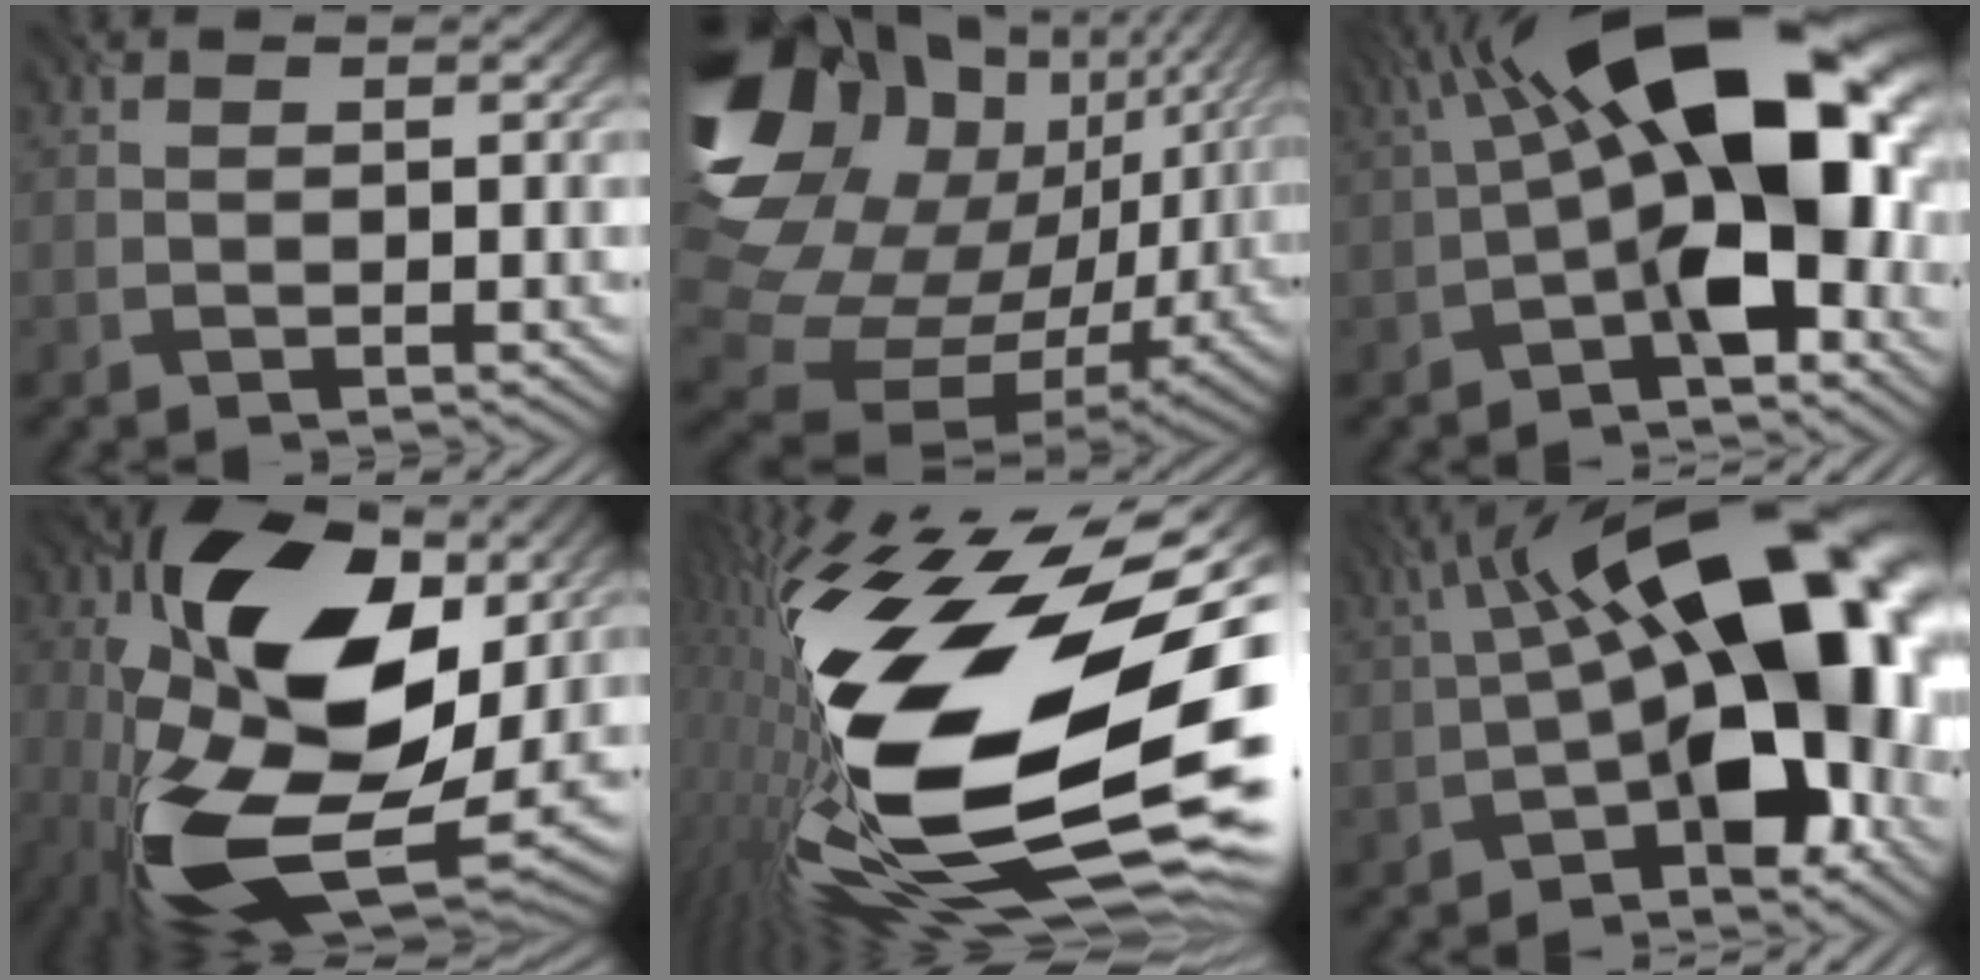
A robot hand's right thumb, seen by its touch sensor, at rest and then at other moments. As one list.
[{"total": 20.2, "force": [6.3, 15.0, 11.9], "torque": [-0.274, -0.004, 0.147]}, {"total": 18.0, "force": [-0.5, 8.3, 16.0], "torque": [-0.242, 0.026, -0.016]}, {"total": 19.6, "force": [0.2, 10.6, 16.5], "torque": [-0.322, -0.007, -0.010]}, {"total": 23.0, "force": [-0.6, 10.8, 20.3], "torque": [-0.412, -0.046, -0.029]}, {"total": 18.9, "force": [-1.4, 9.1, 16.5], "torque": [-0.238, 0.016, -0.018]}]